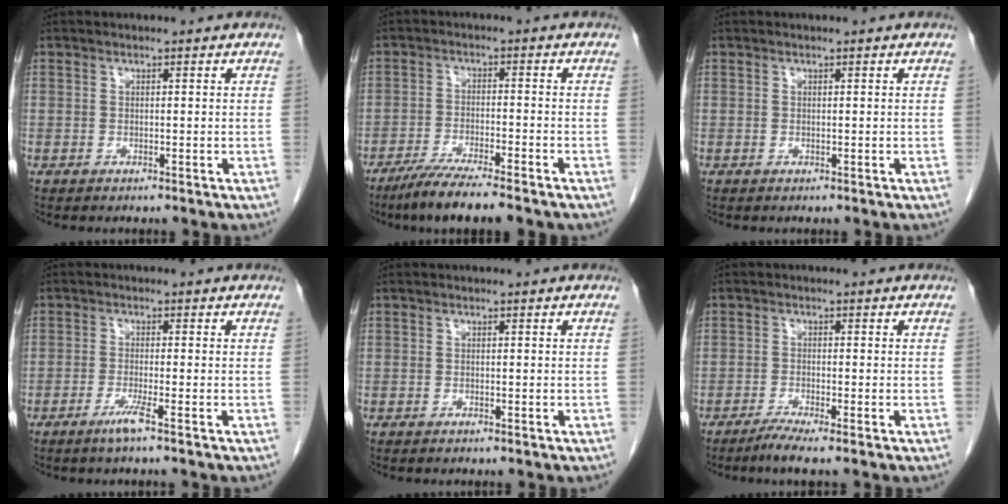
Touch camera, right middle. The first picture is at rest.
{"total": 8.7, "force": [-6.9, 0.4, 5.3], "torque": [-0.087, -0.021, -0.114]}
{"total": 0.0}
{"total": 2.6, "force": [-1.6, -0.7, 2.0], "torque": [-0.040, -0.007, -0.036]}
{"total": 0.0}
{"total": 2.9, "force": [-2.2, -0.5, 1.8], "torque": [-0.041, -0.008, -0.047]}